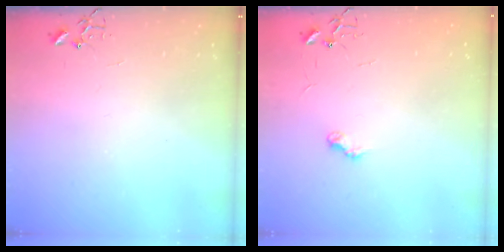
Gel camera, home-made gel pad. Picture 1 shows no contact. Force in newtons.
{"total": 6.6, "press": 6.6, "slide": 0.7}